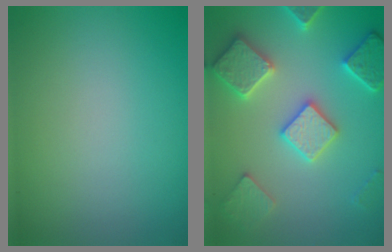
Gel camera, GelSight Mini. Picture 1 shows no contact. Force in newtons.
{"total": 5.8, "press": 5.6, "slide": 1.3}